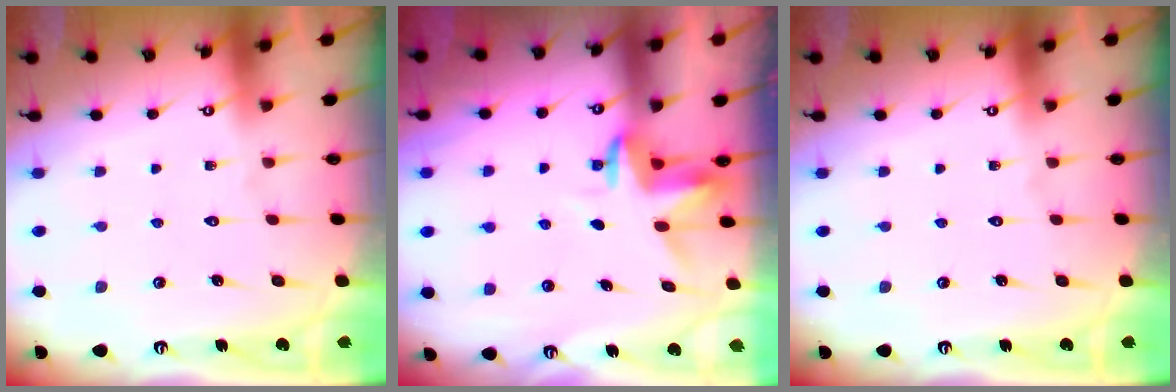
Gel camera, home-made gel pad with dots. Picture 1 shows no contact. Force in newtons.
{"total": 3.5, "press": 3.5, "slide": 0.2}
{"total": 0.0}